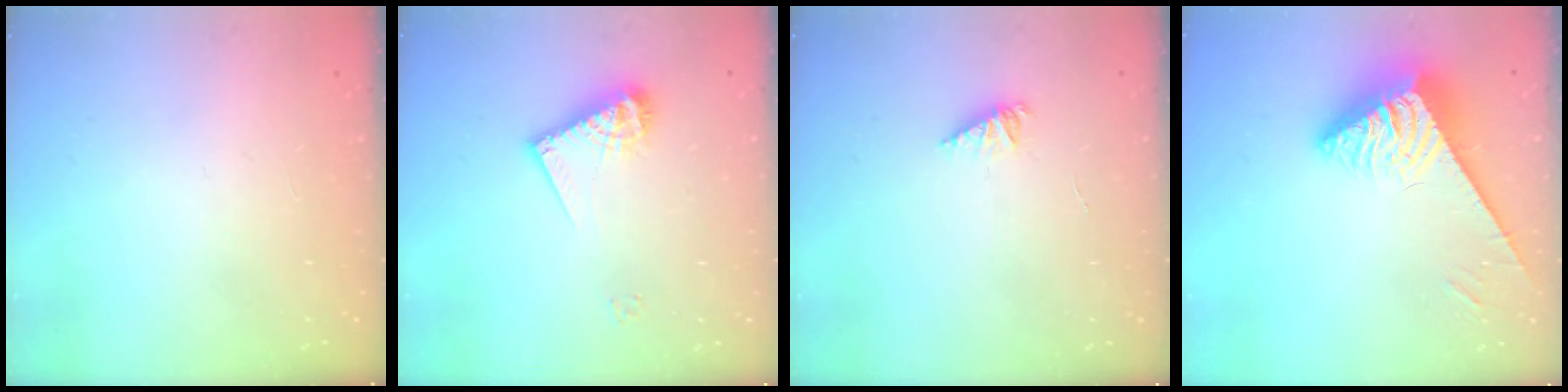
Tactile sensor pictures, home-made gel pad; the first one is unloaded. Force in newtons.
{"total": 10.7, "press": 10.7, "slide": 0.7}
{"total": 1.7, "press": 1.6, "slide": 0.4}
{"total": 6.5, "press": 6.5, "slide": 0.1}